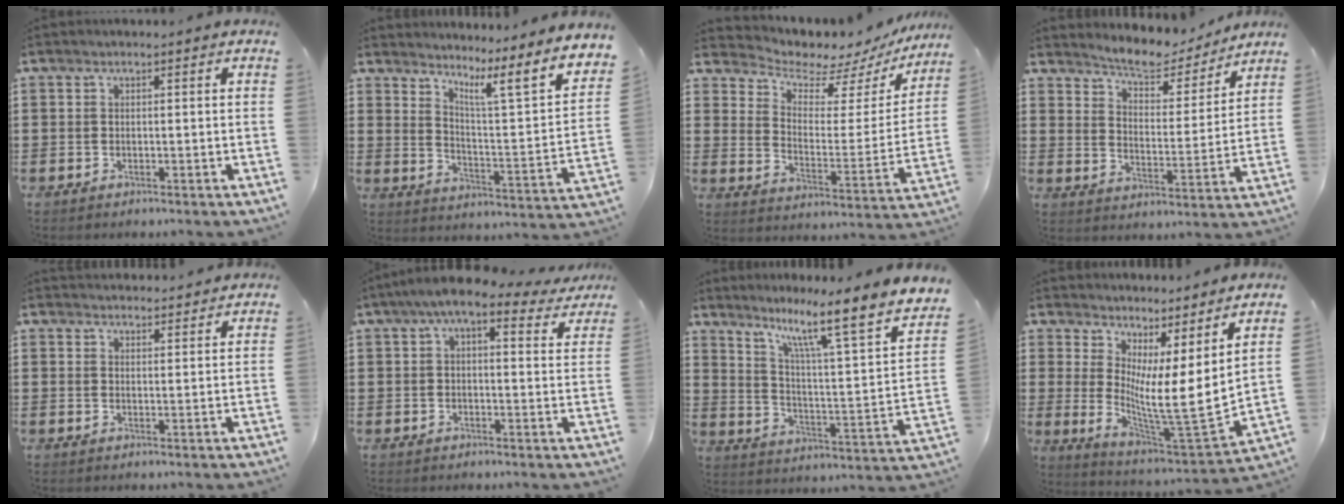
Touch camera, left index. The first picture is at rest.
{"total": 7.0, "force": [5.0, 0.1, 5.0], "torque": [-0.091, -0.056, 0.070]}
{"total": 5.2, "force": [4.7, 1.8, 1.3], "torque": [-0.049, -0.040, 0.073]}
{"total": 6.1, "force": [5.8, 1.4, 1.3], "torque": [-0.048, -0.037, 0.095]}
{"total": 2.5, "force": [2.4, 0.2, -0.2], "torque": [-0.003, -0.005, 0.048]}
{"total": 6.6, "force": [4.2, 1.6, 4.7], "torque": [-0.101, 0.001, 0.074]}
{"total": 10.2, "force": [7.3, 0.4, 7.2], "torque": [-0.144, -0.062, 0.102]}
{"total": 7.5, "force": [2.5, 0.5, 7.1], "torque": [-0.122, -0.055, 0.043]}